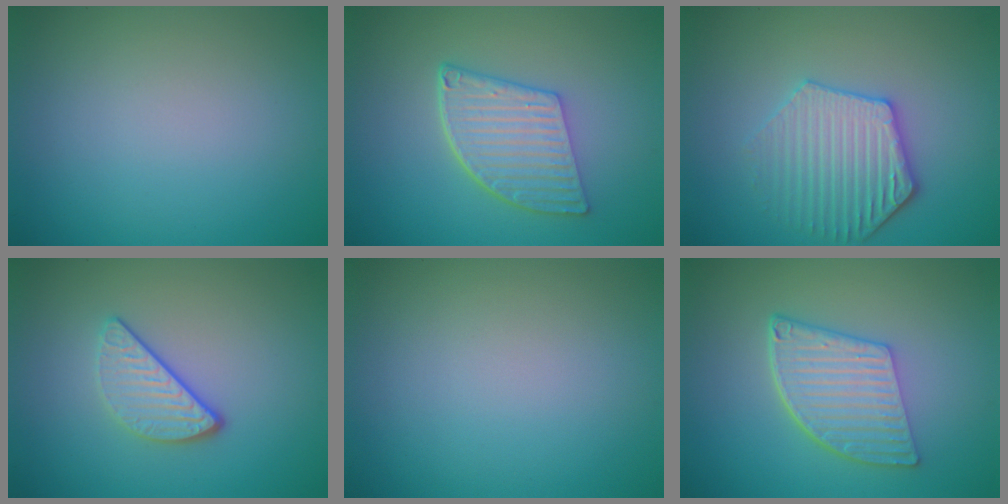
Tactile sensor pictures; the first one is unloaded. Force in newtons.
{"total": 5.5, "press": 4.1, "slide": 3.7}
{"total": 4.2, "press": 3.9, "slide": 1.6}
{"total": 3.2, "press": 2.5, "slide": 1.9}
{"total": 0.0}
{"total": 5.8, "press": 4.2, "slide": 4.0}